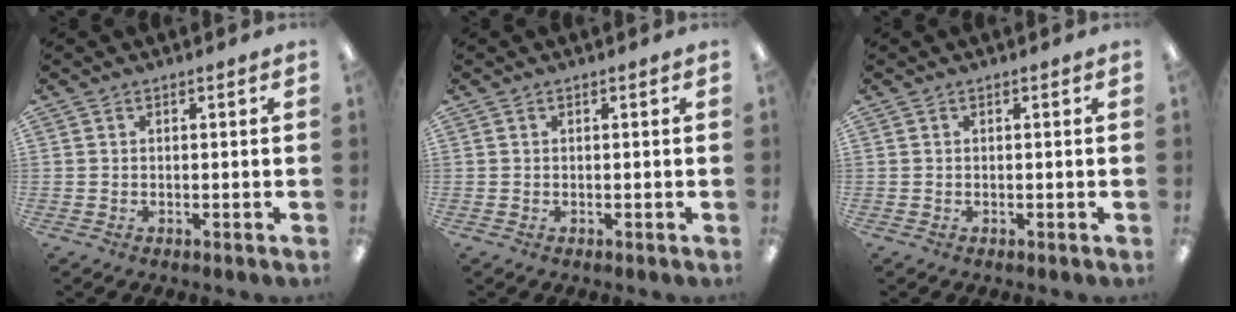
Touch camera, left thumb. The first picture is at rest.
{"total": 0.0}
{"total": 0.0}